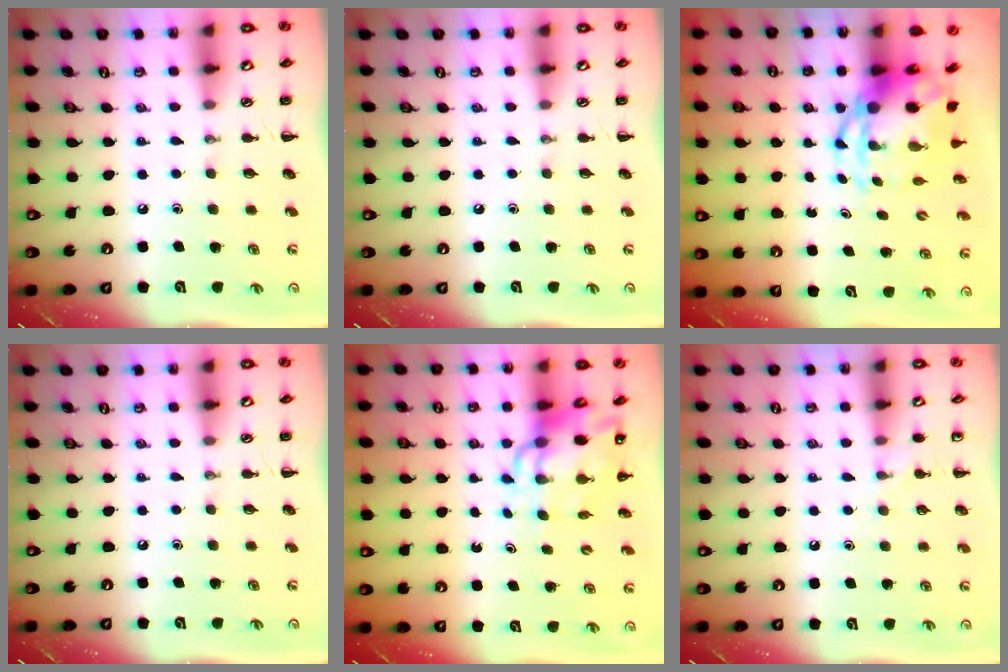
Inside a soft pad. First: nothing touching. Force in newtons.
{"total": 0.0}
{"total": 7.5, "press": 7.3, "slide": 2.0}
{"total": 0.0}
{"total": 10.7, "press": 10.3, "slide": 3.0}
{"total": 4.7, "press": 4.5, "slide": 1.6}